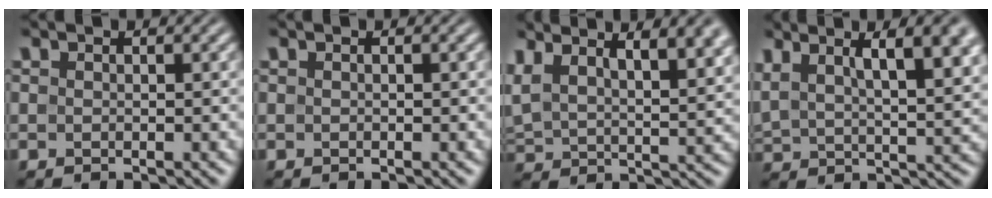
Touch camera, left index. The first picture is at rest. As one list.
[{"total": 0.0}, {"total": 12.2, "force": [6.3, 5.6, 8.9], "torque": [-0.143, 0.027, 0.093]}, {"total": 11.5, "force": [5.1, 4.9, 9.1], "torque": [-0.128, 0.026, 0.079]}]